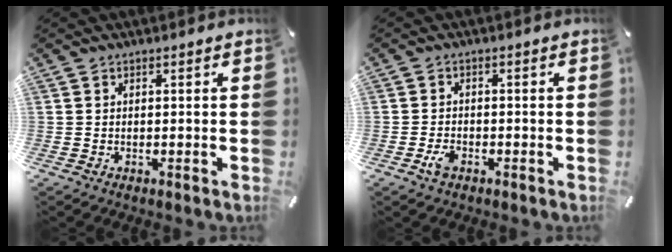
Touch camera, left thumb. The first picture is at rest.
{"total": 2.6, "force": [-1.4, 1.4, 1.6], "torque": [-0.044, -0.001, -0.028]}